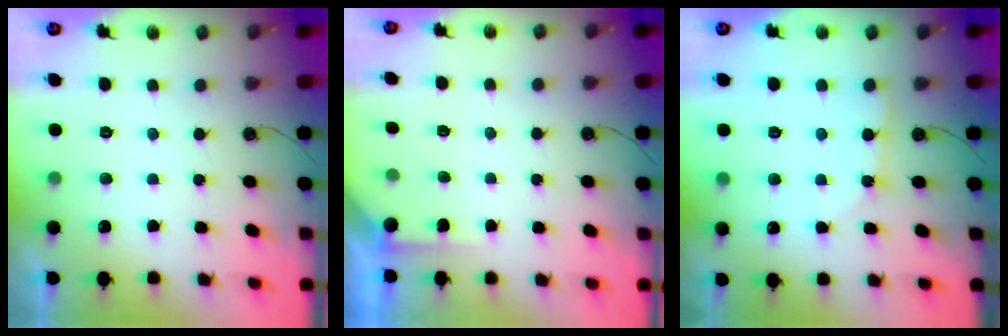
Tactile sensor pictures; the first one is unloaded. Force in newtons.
{"total": 2.5, "press": 2.5, "slide": 0.3}
{"total": 2.2, "press": 2.2, "slide": 0.3}